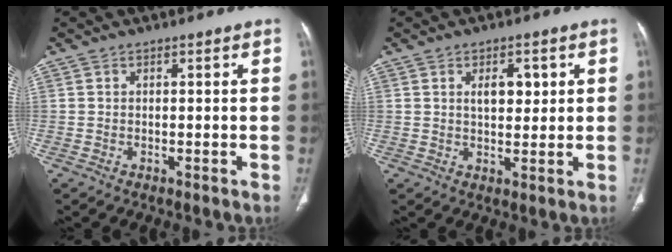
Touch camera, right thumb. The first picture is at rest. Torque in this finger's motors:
{"motor_torque": [0.01, 0.07, 0.46, 0.26, 0.05]}